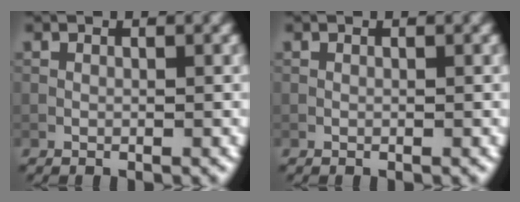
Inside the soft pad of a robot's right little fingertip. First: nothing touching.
{"total": 0.0}